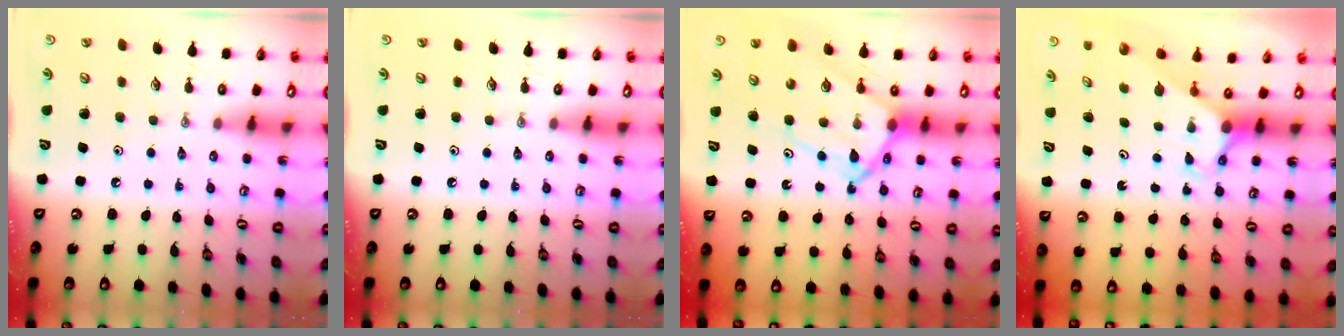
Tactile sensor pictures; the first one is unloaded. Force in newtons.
{"total": 0.0}
{"total": 11.9, "press": 11.8, "slide": 1.1}
{"total": 2.8, "press": 2.8, "slide": 0.1}